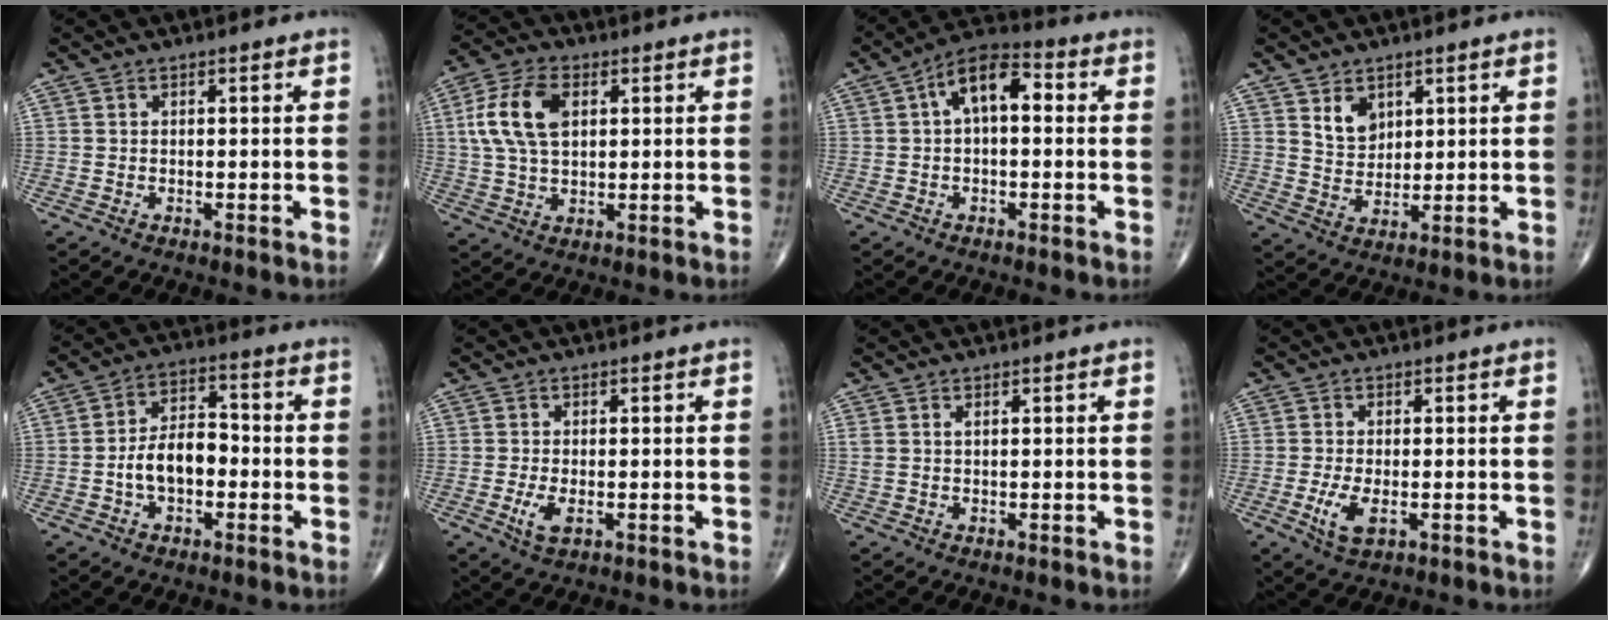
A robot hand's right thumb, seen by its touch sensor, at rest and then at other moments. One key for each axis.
{"total": 11.3, "fx": 2.6, "fy": 6.6, "fz": 8.9, "tx": -0.177, "ty": 0.009, "tz": 0.048}
{"total": 9.2, "fx": 1.5, "fy": 4.8, "fz": 7.8, "tx": -0.121, "ty": 0.034, "tz": 0.012}
{"total": 5.3, "fx": 2.8, "fy": 3.6, "fz": 2.6, "tx": -0.026, "ty": -0.025, "tz": 0.057}
{"total": 8.8, "fx": -1.9, "fy": 5.3, "fz": 6.8, "tx": -0.111, "ty": 0.033, "tz": -0.041}
{"total": 3.4, "fx": -0.9, "fy": 1.6, "fz": 2.9, "tx": -0.061, "ty": -0.007, "tz": -0.016}
{"total": 1.0, "fx": 0.5, "fy": 0.4, "fz": 0.8, "tx": -0.021, "ty": 0.013, "tz": 0.015}
{"total": 4.8, "fx": -1.3, "fy": 2.2, "fz": 4.1, "tx": -0.085, "ty": -0.009, "tz": -0.021}